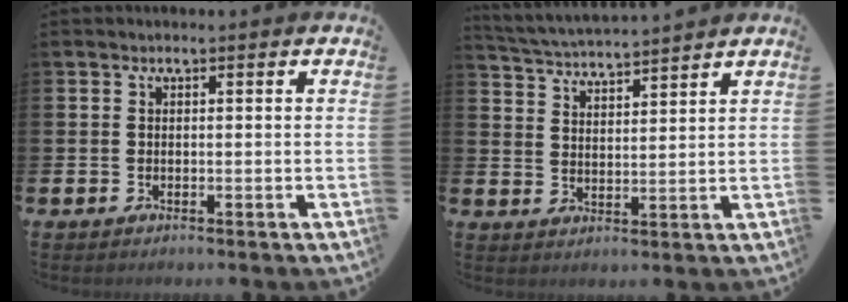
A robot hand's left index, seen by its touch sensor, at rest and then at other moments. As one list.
[{"total": 4.3, "force": [4.3, 0.0, 0.1], "torque": [-0.024, -0.030, 0.077]}]